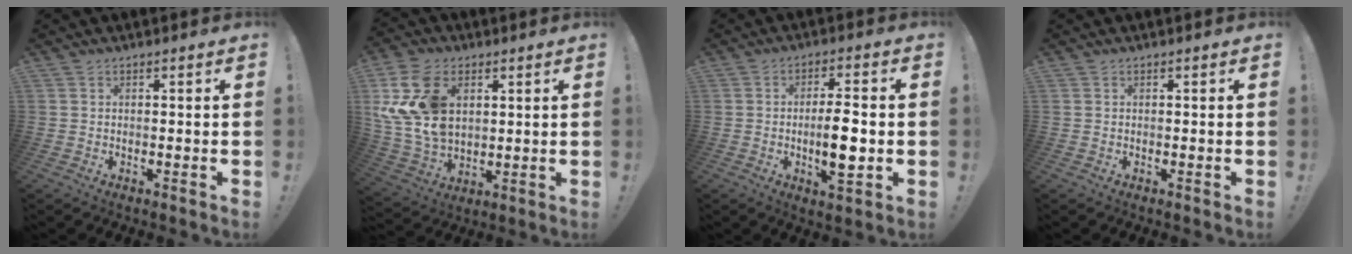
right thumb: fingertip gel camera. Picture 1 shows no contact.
{"total": 18.6, "force": [5.6, 13.0, 12.1], "torque": [-0.238, -0.023, 0.107]}
{"total": 9.4, "force": [-1.7, 2.5, 8.9], "torque": [-0.157, -0.003, -0.035]}
{"total": 0.0}